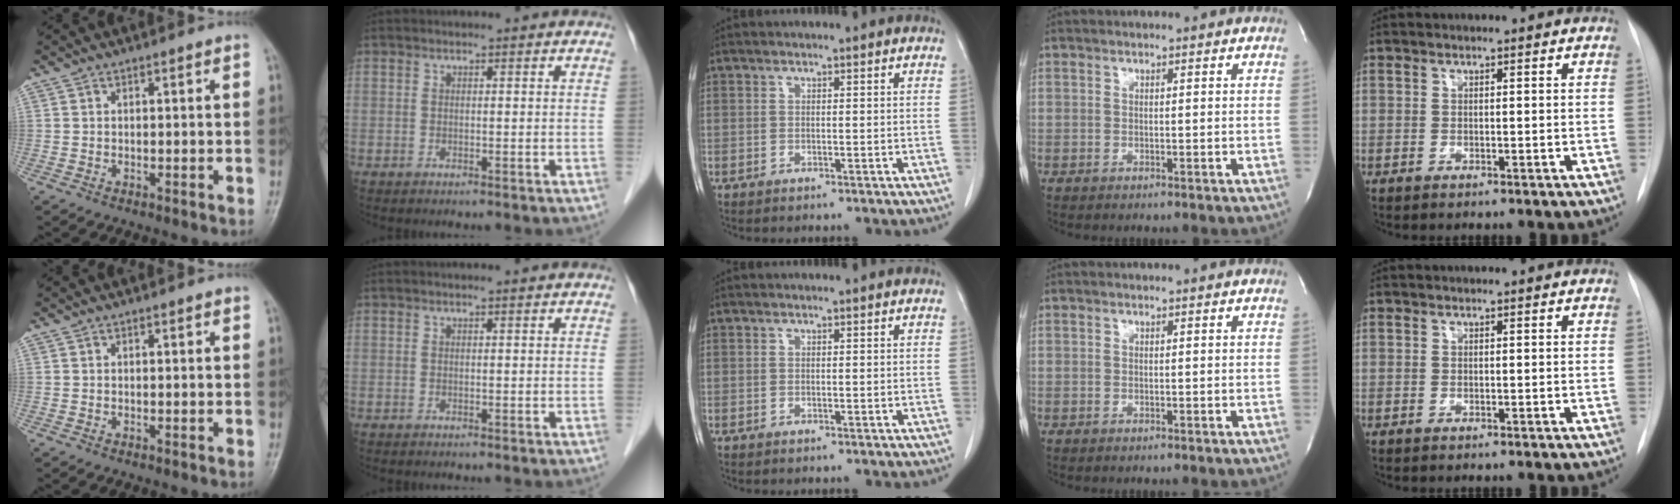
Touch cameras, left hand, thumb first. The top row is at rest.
{"index": {"total": 0.6, "force": [0.5, -0.1, 0.2], "torque": [-0.008, 0.001, 0.012]}}